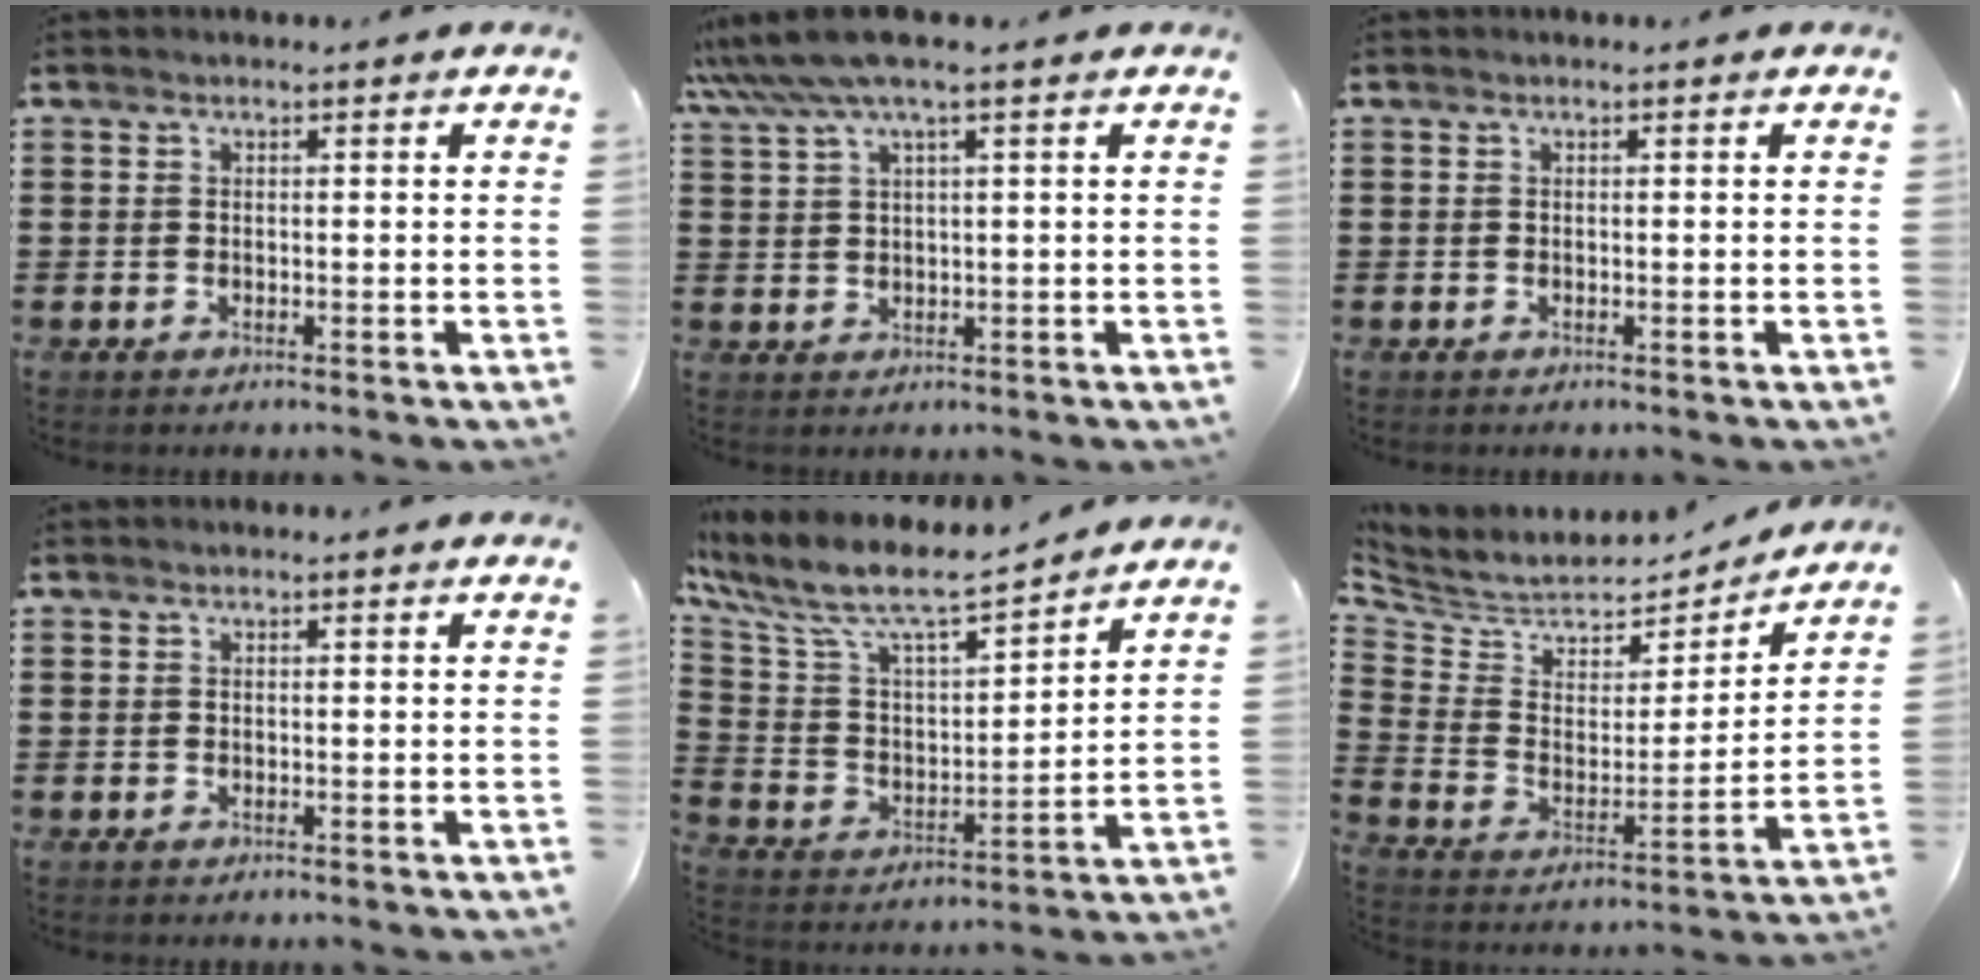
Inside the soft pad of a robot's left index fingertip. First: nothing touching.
{"total": 5.6, "force": [3.5, 0.1, 4.3], "torque": [-0.099, -0.003, 0.062]}
{"total": 0.0}
{"total": 0.0}
{"total": 8.7, "force": [7.1, 1.9, 4.7], "torque": [-0.124, -0.051, 0.117]}
{"total": 5.8, "force": [5.4, 2.1, 0.5], "torque": [-0.051, -0.046, 0.090]}